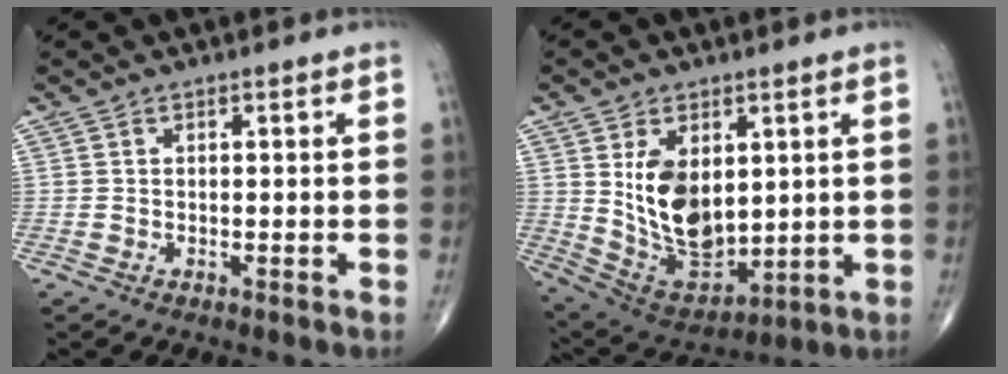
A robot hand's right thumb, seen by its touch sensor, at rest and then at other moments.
{"total": 14.6, "force": [2.6, 8.9, 11.2], "torque": [-0.168, -0.022, 0.073]}